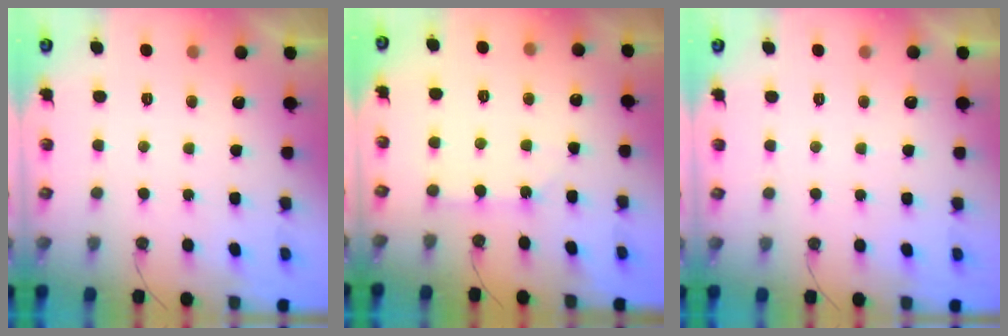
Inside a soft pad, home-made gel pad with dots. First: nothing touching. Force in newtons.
{"total": 2.4, "press": 2.4, "slide": 0.3}
{"total": 2.9, "press": 2.9, "slide": 0.4}